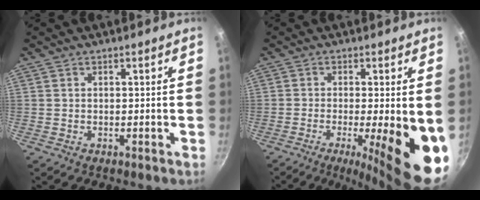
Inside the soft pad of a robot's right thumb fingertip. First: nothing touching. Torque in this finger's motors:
{"motor_torque": [-0.13, 1.32, 0.34, -0.05, 0.22]}